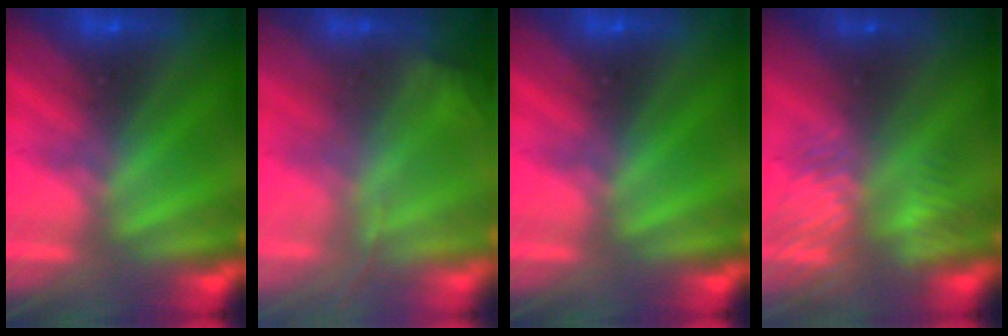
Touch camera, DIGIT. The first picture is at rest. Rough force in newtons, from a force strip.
{"total": 1.1}
{"total": 0.0}
{"total": 6.2}